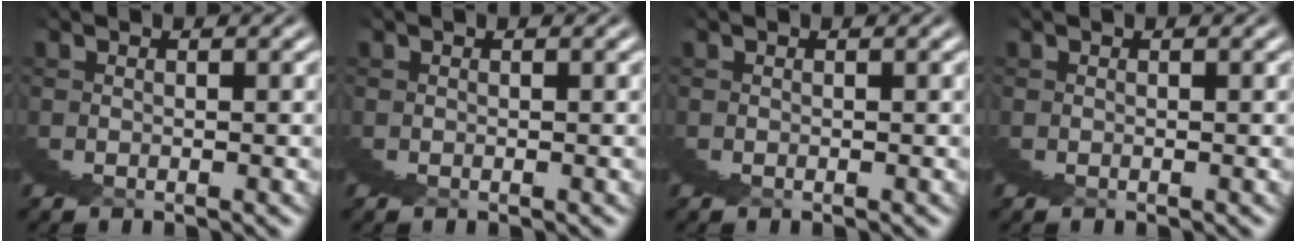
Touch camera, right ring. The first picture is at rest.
{"total": 0.0}
{"total": 0.0}
{"total": 0.0}